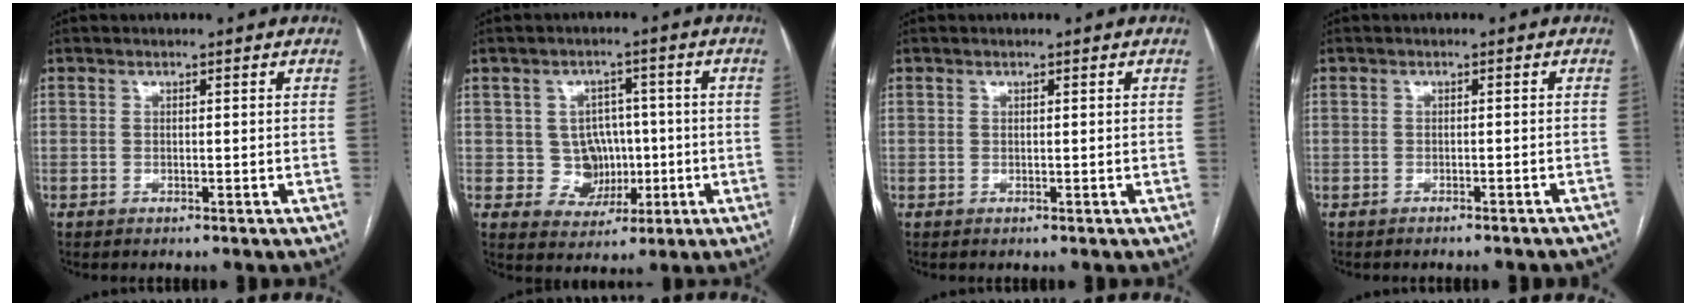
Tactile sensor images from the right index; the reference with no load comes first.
{"total": 6.0, "force": [-0.4, 5.6, 2.0], "torque": [-0.024, 0.017, 0.004]}
{"total": 0.0}
{"total": 5.8, "force": [-5.5, 0.8, 1.6], "torque": [-0.010, 0.001, -0.060]}